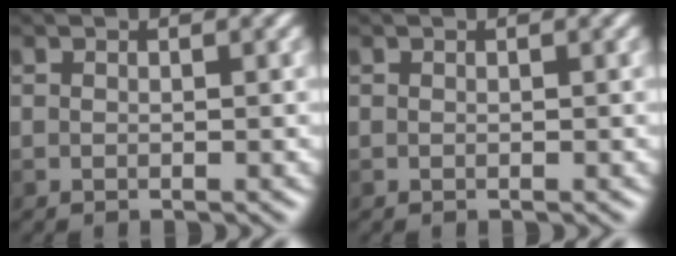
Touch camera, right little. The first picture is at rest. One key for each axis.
{"total": 0.0}